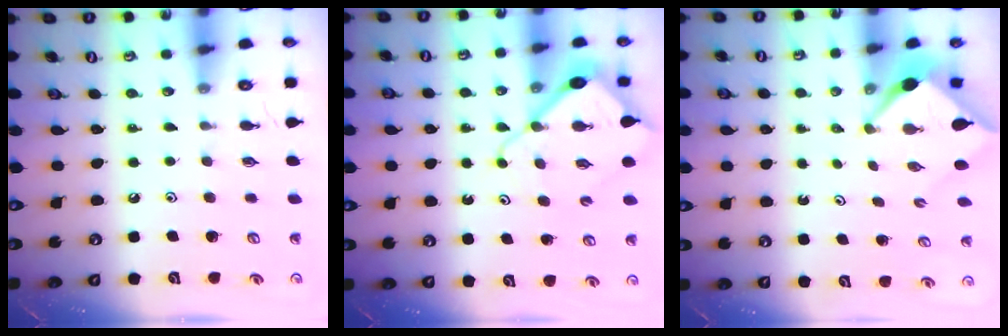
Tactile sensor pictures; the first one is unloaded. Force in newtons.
{"total": 9.9, "press": 9.8, "slide": 0.9}
{"total": 2.5, "press": 2.5, "slide": 0.3}